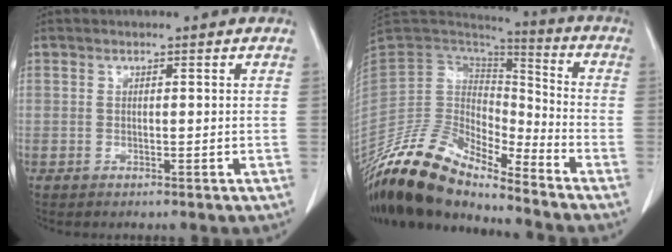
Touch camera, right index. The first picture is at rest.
{"total": 16.8, "force": [-14.7, 4.1, 7.1], "torque": [-0.128, 0.028, -0.279]}